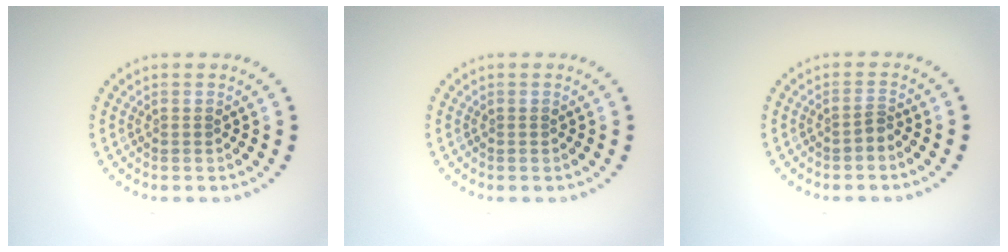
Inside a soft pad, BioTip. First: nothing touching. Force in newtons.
{"total": 0.0}
{"total": 0.7, "press": 0.4, "slide": 0.6}